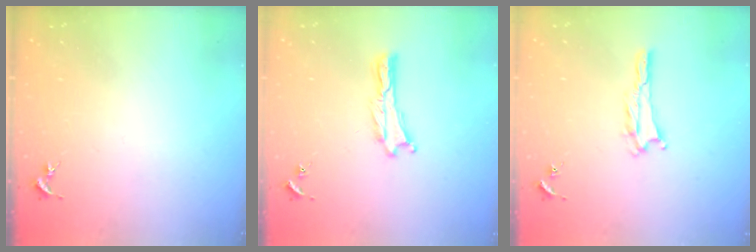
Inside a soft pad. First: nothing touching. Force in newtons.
{"total": 0.0}
{"total": 1.4, "press": 1.4, "slide": 0.2}